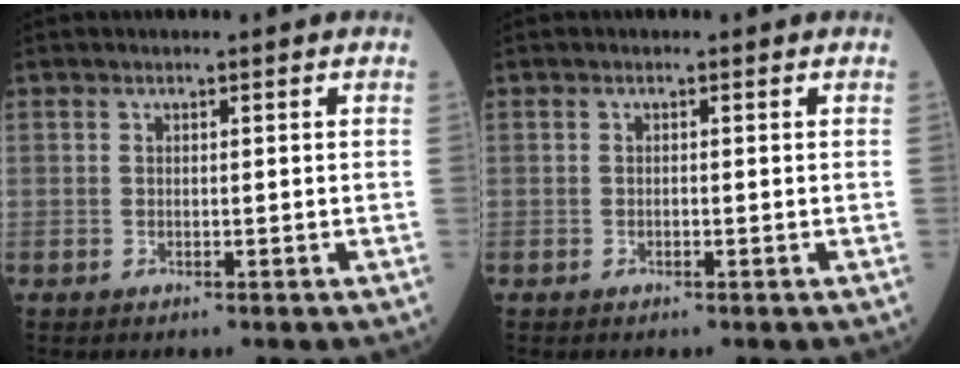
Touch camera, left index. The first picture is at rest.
{"total": 0.0}